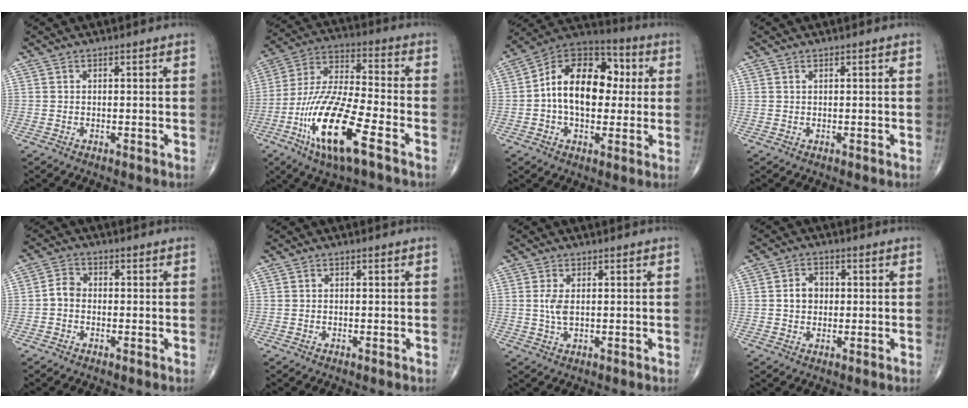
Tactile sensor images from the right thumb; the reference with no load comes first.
{"total": 19.0, "force": [-8.5, 4.9, 16.3], "torque": [-0.339, 0.028, -0.153]}
{"total": 17.6, "force": [1.2, 11.4, 13.3], "torque": [-0.179, 0.032, 0.009]}
{"total": 0.0}
{"total": 2.9, "force": [-0.7, 2.3, 1.7], "torque": [-0.024, 0.011, -0.023]}
{"total": 0.0}
{"total": 3.2, "force": [0.3, 1.5, 2.8], "torque": [-0.063, -0.002, 0.008]}
{"total": 4.2, "force": [0.2, 3.4, 2.4], "torque": [-0.030, 0.010, -0.001]}